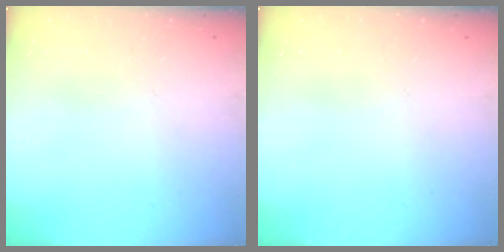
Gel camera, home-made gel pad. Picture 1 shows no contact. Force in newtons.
{"total": 0.0}